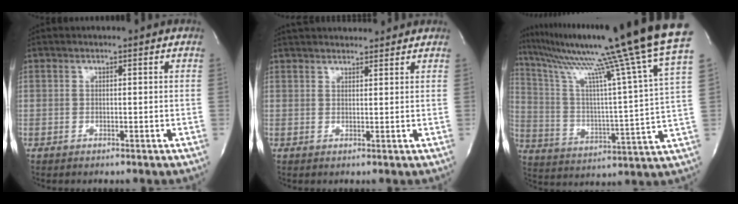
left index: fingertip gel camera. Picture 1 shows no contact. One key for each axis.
{"total": 8.2, "fx": 7.7, "fy": 1.8, "fz": 2.2, "tx": -0.028, "ty": 0.032, "tz": 0.105}
{"total": 27.7, "fx": 22.7, "fy": -3.3, "fz": 15.5, "tx": -0.268, "ty": -0.058, "tz": 0.326}